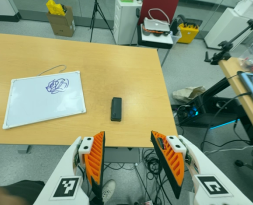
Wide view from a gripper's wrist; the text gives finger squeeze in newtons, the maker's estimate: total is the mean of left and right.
{"total": 0.0}